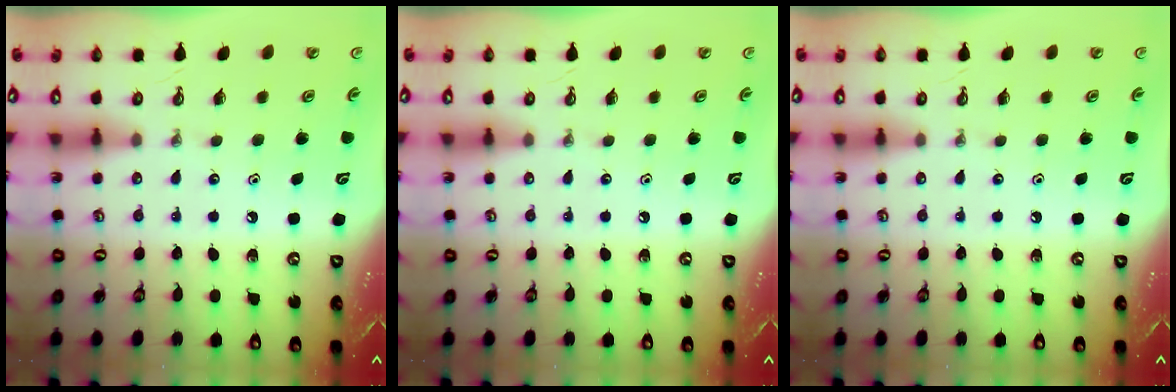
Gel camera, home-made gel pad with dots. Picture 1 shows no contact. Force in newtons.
{"total": 0.0}
{"total": 0.0}